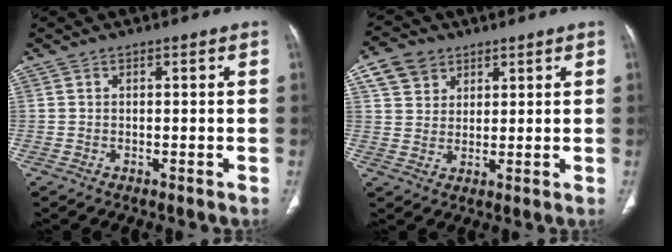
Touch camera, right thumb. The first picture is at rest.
{"total": 6.8, "force": [3.6, 5.2, 2.2], "torque": [-0.022, -0.009, 0.070]}